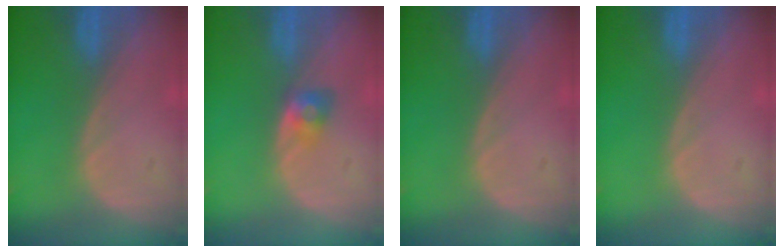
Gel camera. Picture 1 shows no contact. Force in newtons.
{"total": 2.9, "press": 2.5, "slide": 1.6}
{"total": 0.0}
{"total": 0.0}